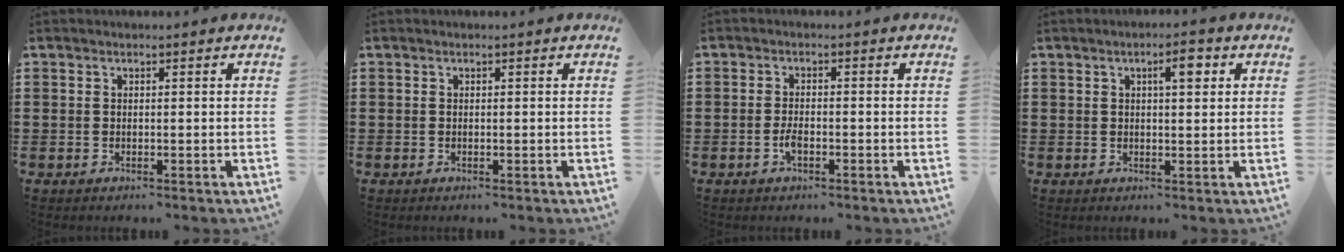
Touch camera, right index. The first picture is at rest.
{"total": 0.0}
{"total": 2.4, "force": [-1.0, 0.8, 2.1], "torque": [-0.046, 0.000, -0.021]}
{"total": 3.5, "force": [1.3, 1.0, 3.1], "torque": [-0.040, 0.001, 0.012]}